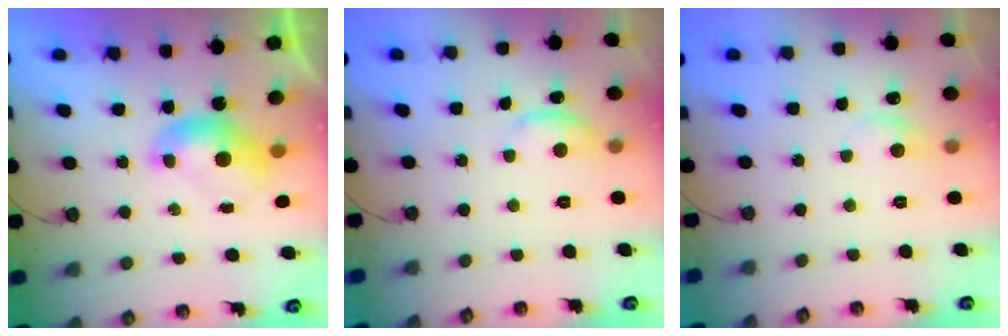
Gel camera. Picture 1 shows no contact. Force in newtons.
{"total": 1.7, "press": 1.7, "slide": 0.4}
{"total": 0.6, "press": 0.3, "slide": 0.5}